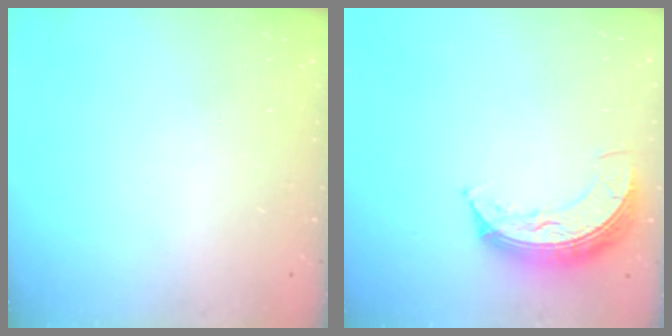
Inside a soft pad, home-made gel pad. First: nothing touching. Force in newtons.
{"total": 8.7, "press": 8.7, "slide": 0.6}